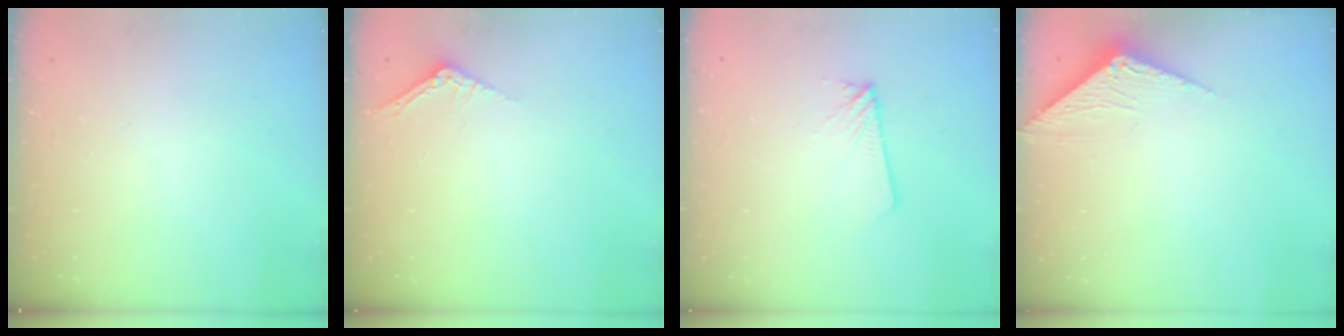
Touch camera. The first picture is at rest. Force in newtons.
{"total": 2.5, "press": 2.5, "slide": 0.2}
{"total": 1.8, "press": 1.8, "slide": 0.1}
{"total": 3.3, "press": 3.2, "slide": 0.3}